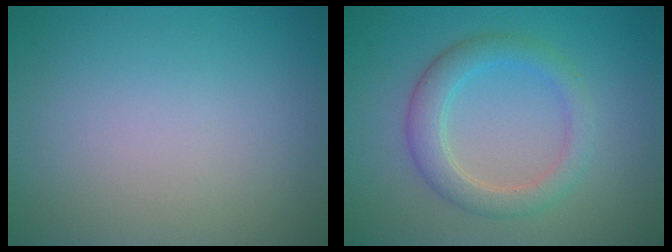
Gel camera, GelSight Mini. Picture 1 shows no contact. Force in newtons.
{"total": 3.5, "press": 3.5, "slide": 0.4}